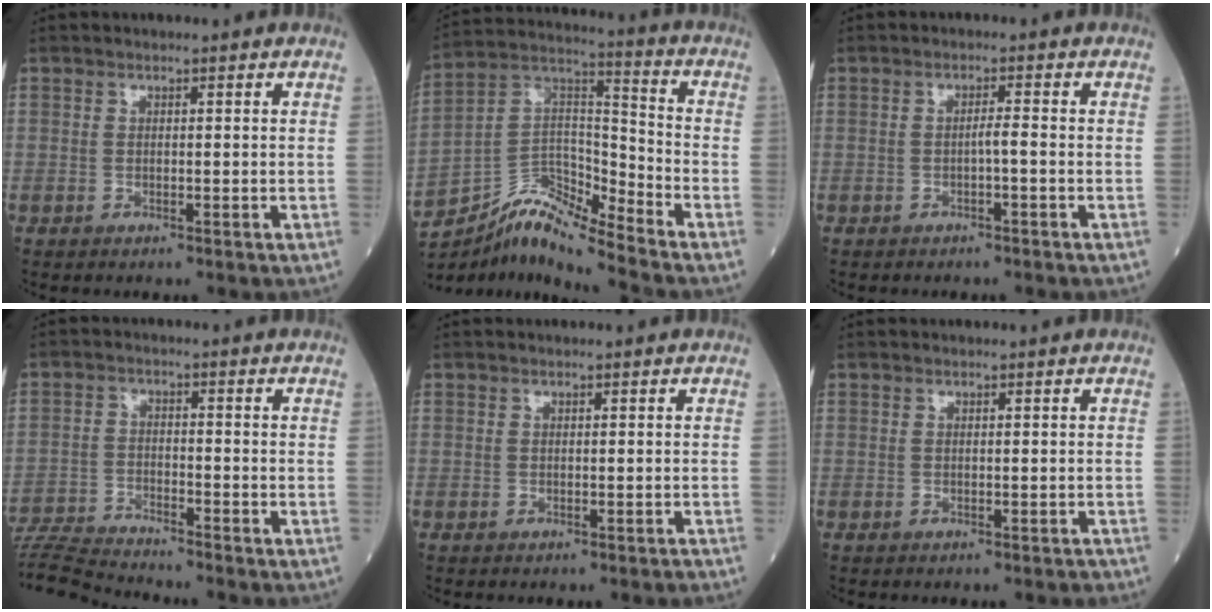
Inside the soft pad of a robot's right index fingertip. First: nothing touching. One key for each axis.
{"total": 10.8, "fx": -9.7, "fy": 1.0, "fz": 4.6, "tx": -0.093, "ty": 0.040, "tz": -0.178}
{"total": 1.4, "fx": -0.6, "fy": 0.0, "fz": 1.2, "tx": -0.022, "ty": 0.001, "tz": -0.009}
{"total": 7.8, "fx": -7.7, "fy": -1.1, "fz": 0.3, "tx": -0.009, "ty": -0.010, "tz": -0.147}
{"total": 0.0}
{"total": 0.6, "fx": -0.5, "fy": 0.2, "fz": 0.2, "tx": -0.004, "ty": -0.001, "tz": -0.007}